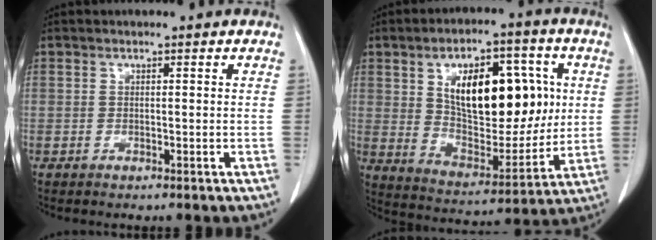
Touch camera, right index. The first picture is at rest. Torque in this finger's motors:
{"motor_torque": [1.25, 0.81, 0.85, 0.21]}